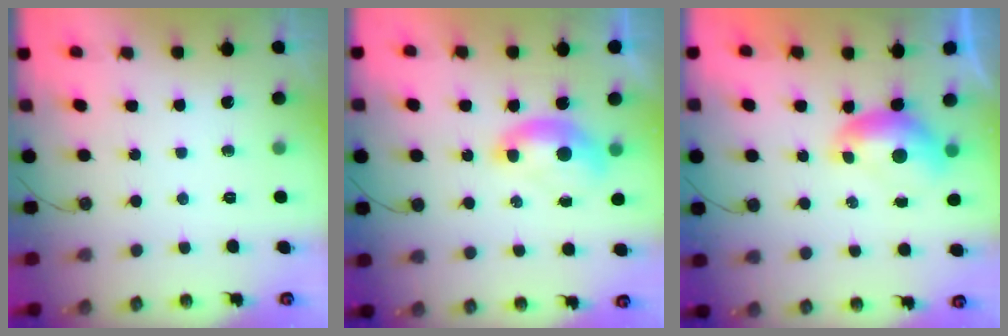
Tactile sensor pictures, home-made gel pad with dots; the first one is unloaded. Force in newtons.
{"total": 1.5, "press": 1.4, "slide": 0.6}
{"total": 0.6, "press": 0.1, "slide": 0.6}